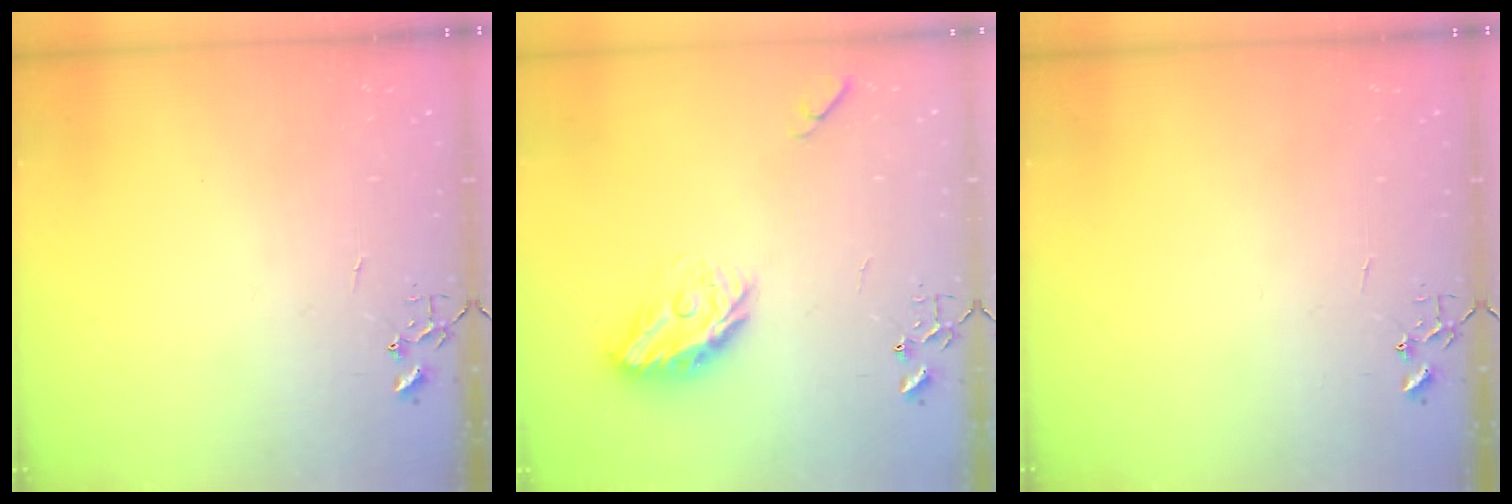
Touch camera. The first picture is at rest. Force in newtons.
{"total": 11.3, "press": 11.3, "slide": 0.6}
{"total": 0.0}